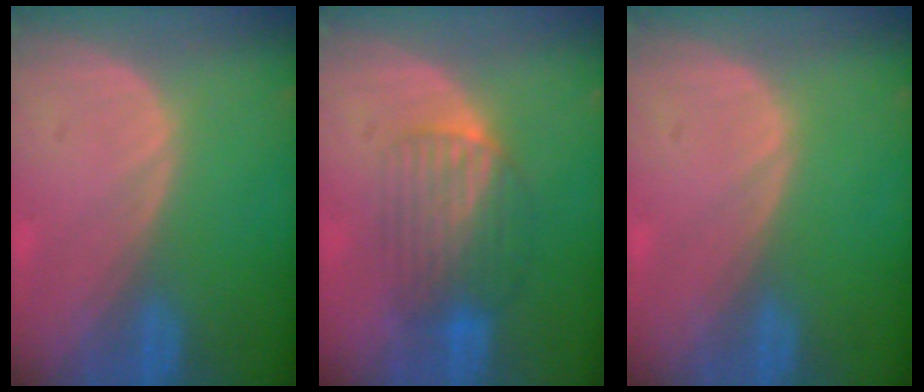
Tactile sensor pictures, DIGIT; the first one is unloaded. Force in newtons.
{"total": 6.3, "press": 6.2, "slide": 1.1}
{"total": 0.0}